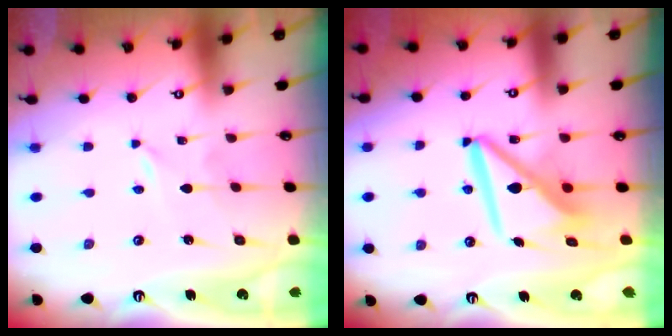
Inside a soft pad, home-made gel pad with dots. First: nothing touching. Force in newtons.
{"total": 10.7, "press": 10.6, "slide": 1.4}